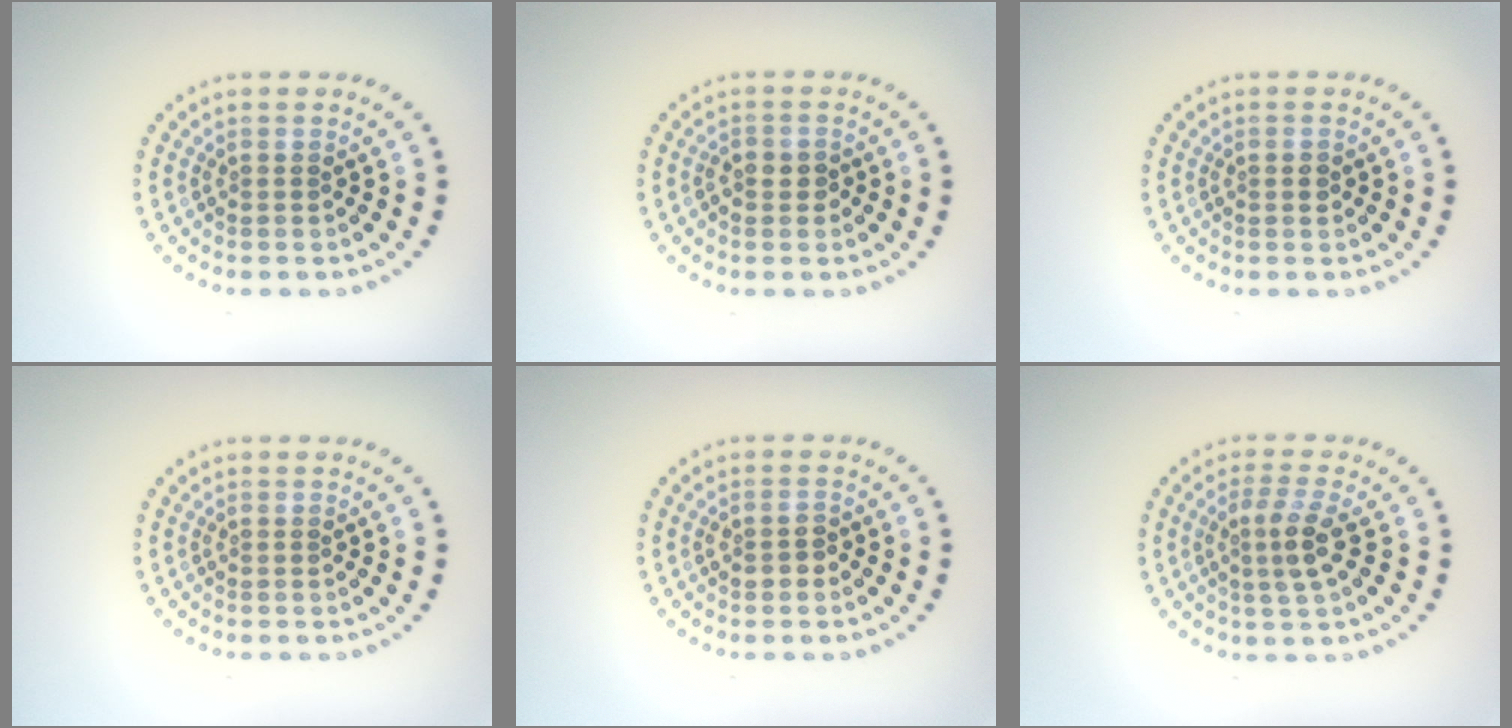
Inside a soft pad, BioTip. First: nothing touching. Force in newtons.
{"total": 1.8, "press": 1.8, "slide": 0.5}
{"total": 1.1, "press": 1.1, "slide": 0.0}
{"total": 0.0}
{"total": 1.4, "press": 1.4, "slide": 0.3}
{"total": 2.9, "press": 2.6, "slide": 1.4}